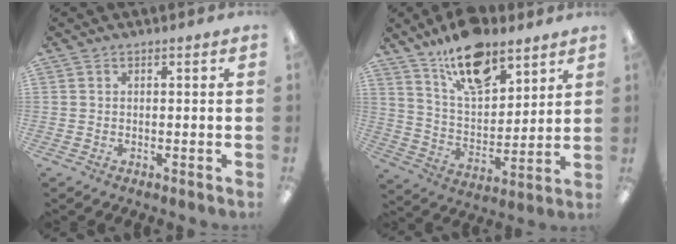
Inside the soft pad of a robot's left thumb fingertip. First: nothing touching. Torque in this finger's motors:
{"motor_torque": [-0.06, 0.32, 1.25, -1.52, 0.09]}